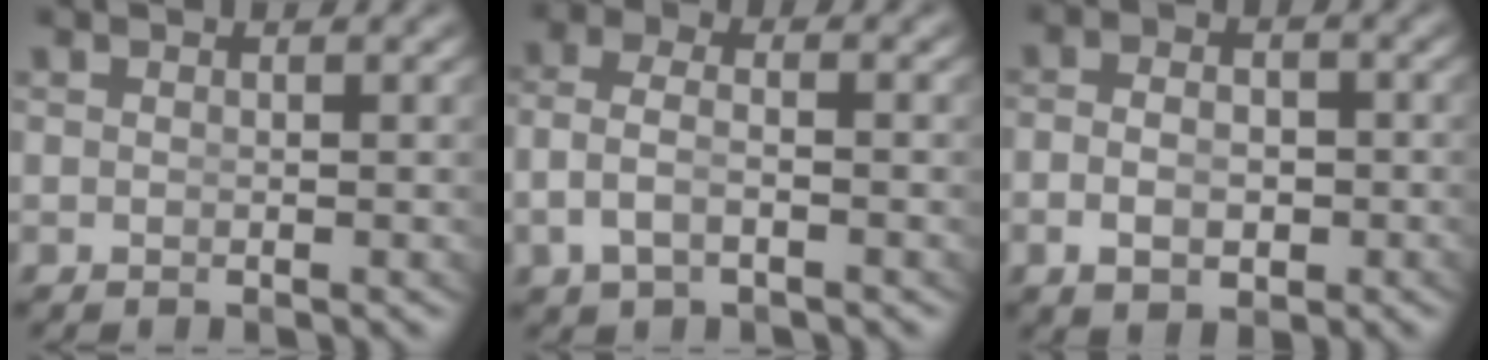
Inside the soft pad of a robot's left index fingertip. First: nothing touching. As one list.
[{"total": 3.4, "force": [-1.1, 2.0, 2.5], "torque": [-0.068, -0.018, -0.009]}, {"total": 3.5, "force": [-1.7, 1.9, 2.4], "torque": [-0.033, -0.009, -0.023]}]